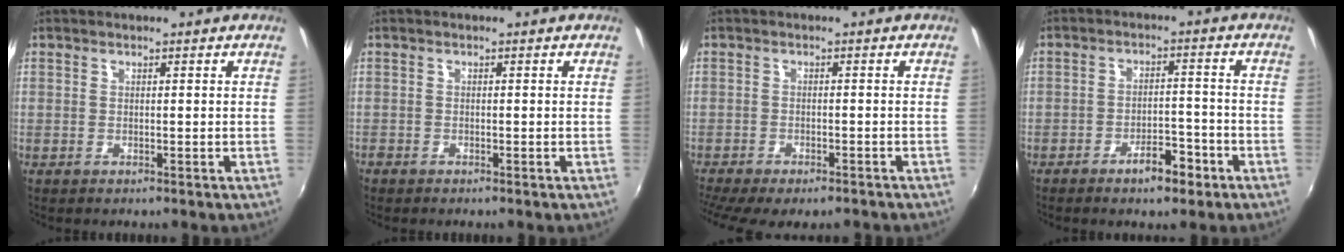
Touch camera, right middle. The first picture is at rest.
{"total": 1.1, "force": [-0.9, 0.5, 0.2], "torque": [-0.008, -0.004, -0.021]}
{"total": 9.5, "force": [-7.7, 2.4, 4.9], "torque": [-0.112, -0.039, -0.121]}
{"total": 5.8, "force": [-3.8, 2.2, 3.8], "torque": [-0.067, 0.006, -0.049]}